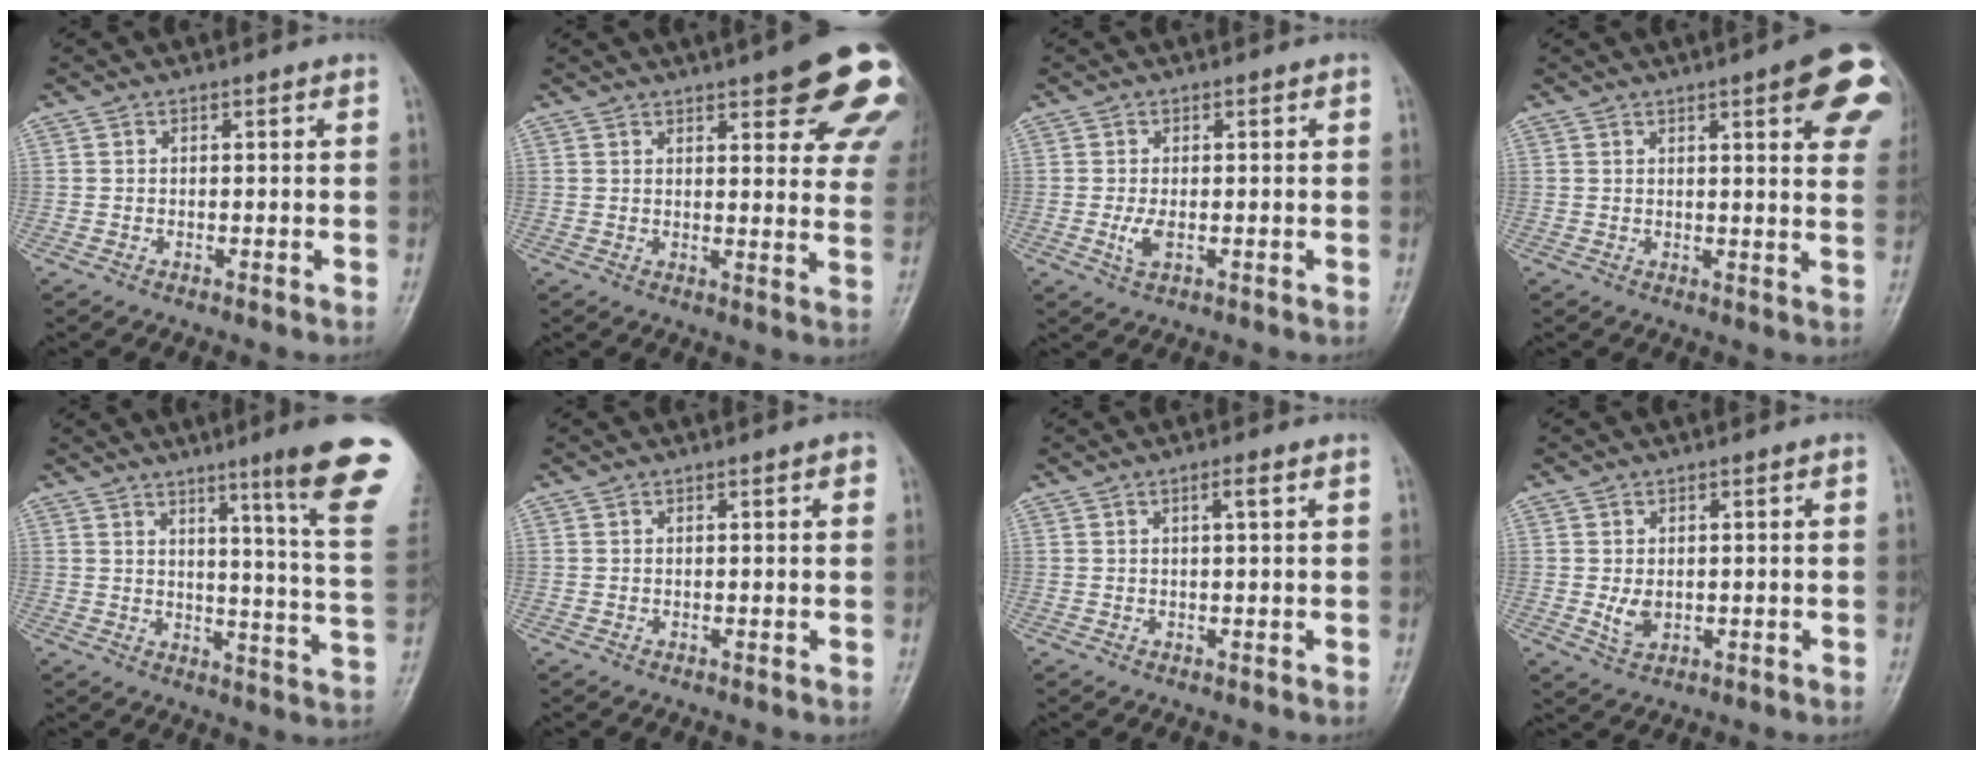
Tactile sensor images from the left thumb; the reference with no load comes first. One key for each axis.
{"total": 20.6, "fx": 11.6, "fy": 6.0, "fz": 15.8, "tx": -0.160, "ty": -0.025, "tz": 0.130}
{"total": 2.6, "fx": -0.5, "fy": 1.2, "fz": 2.3, "tx": -0.052, "ty": -0.003, "tz": -0.008}
{"total": 13.9, "fx": 6.3, "fy": 3.4, "fz": 12.0, "tx": -0.121, "ty": -0.018, "tz": 0.066}
{"total": 18.5, "fx": 11.1, "fy": 0.0, "fz": 14.8, "tx": -0.172, "ty": -0.075, "tz": 0.135}
{"total": 1.3, "fx": 0.5, "fy": 0.3, "fz": 1.2, "tx": -0.015, "ty": 0.001, "tz": 0.005}
{"total": 1.8, "fx": 0.7, "fy": 0.0, "fz": 1.6, "tx": -0.032, "ty": 0.001, "tz": 0.013}
{"total": 3.0, "fx": -0.1, "fy": 2.1, "fz": 2.1, "tx": -0.031, "ty": -0.007, "tz": 0.005}